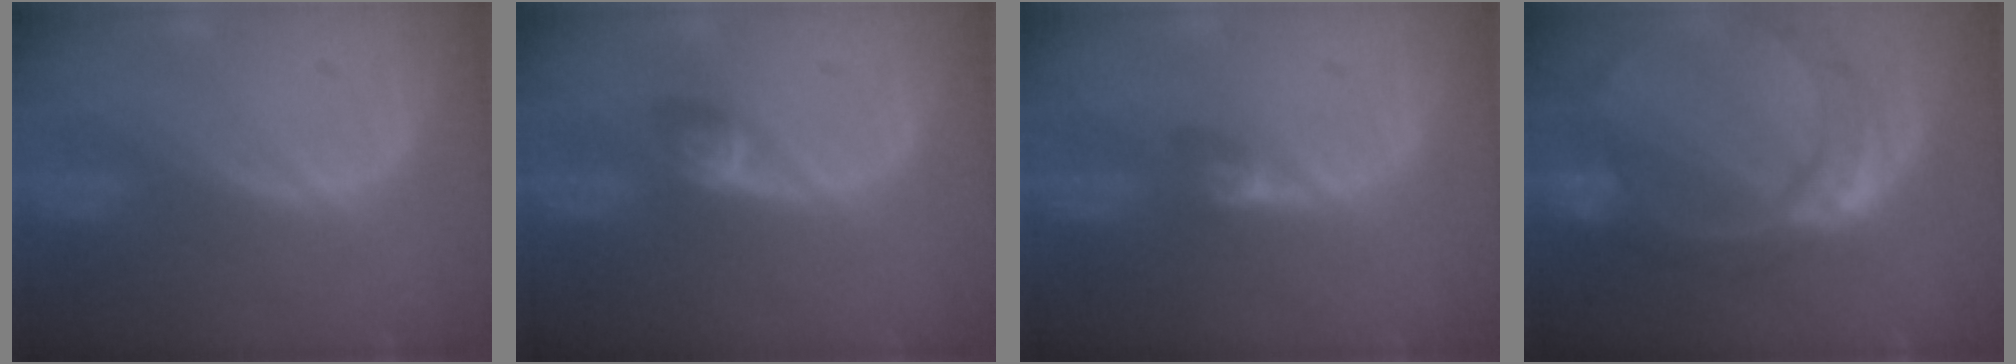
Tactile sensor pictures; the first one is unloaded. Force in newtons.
{"total": 2.8, "press": 2.6, "slide": 1.2}
{"total": 2.8, "press": 2.4, "slide": 1.5}
{"total": 11.1, "press": 9.2, "slide": 6.1}